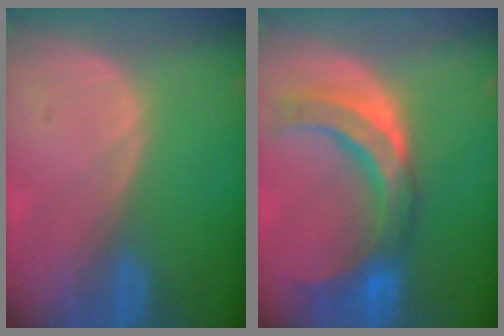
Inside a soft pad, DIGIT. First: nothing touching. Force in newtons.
{"total": 10.1, "press": 9.5, "slide": 3.4}